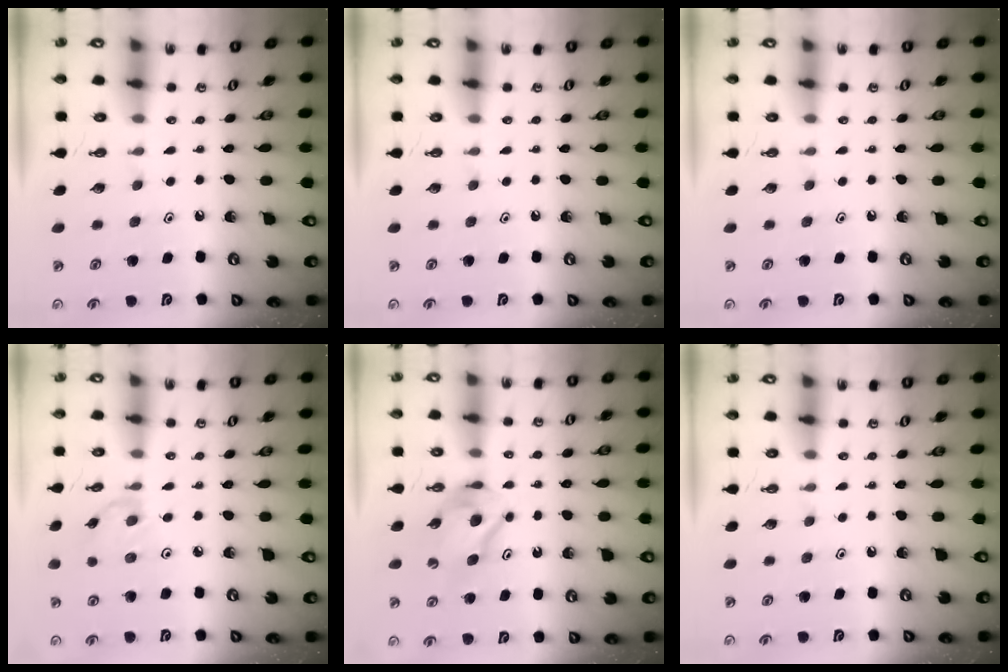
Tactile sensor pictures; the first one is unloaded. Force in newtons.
{"total": 0.0}
{"total": 0.0}
{"total": 2.0, "press": 2.0, "slide": 0.3}
{"total": 7.8, "press": 7.8, "slide": 0.6}
{"total": 0.0}